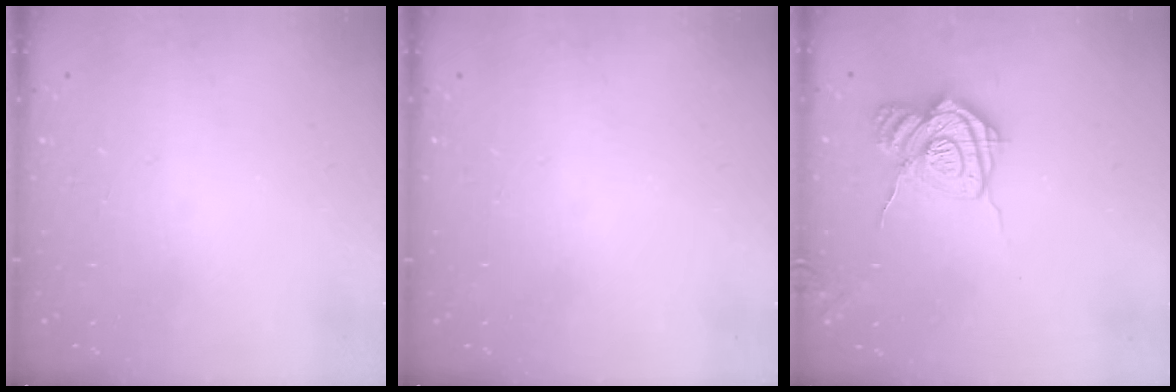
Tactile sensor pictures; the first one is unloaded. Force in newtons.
{"total": 0.0}
{"total": 13.5, "press": 13.4, "slide": 1.4}